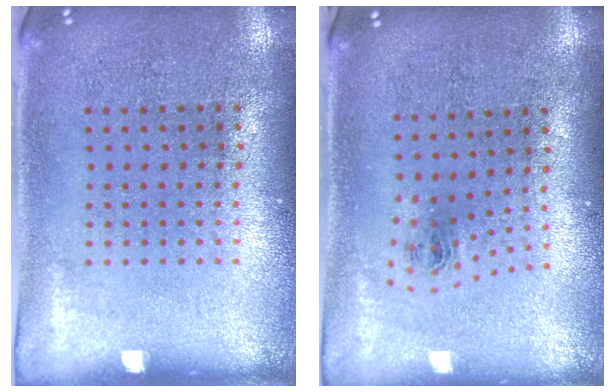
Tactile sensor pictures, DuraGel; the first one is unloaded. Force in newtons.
{"total": 0.9, "press": 0.4, "slide": 0.8}